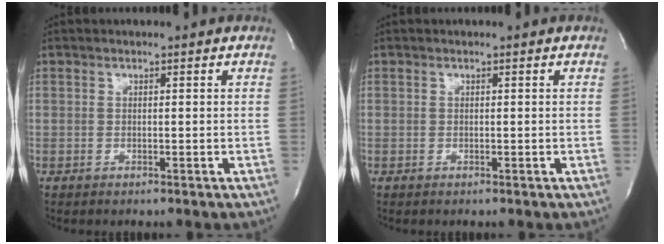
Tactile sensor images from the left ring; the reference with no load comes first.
{"total": 0.0}